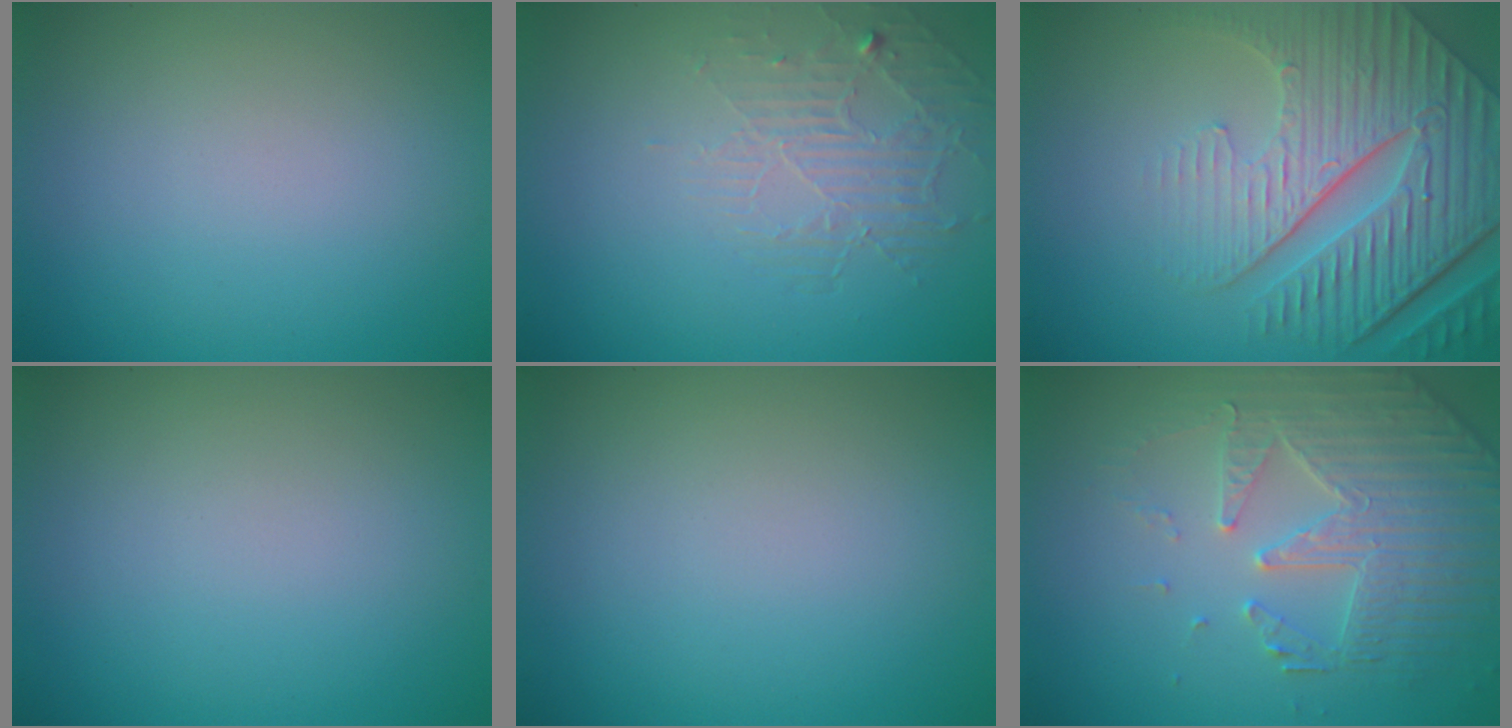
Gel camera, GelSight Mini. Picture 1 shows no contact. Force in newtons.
{"total": 2.0, "press": 1.1, "slide": 1.7}
{"total": 9.0, "press": 6.3, "slide": 6.5}
{"total": 0.0}
{"total": 0.0}
{"total": 4.4, "press": 4.2, "slide": 1.4}